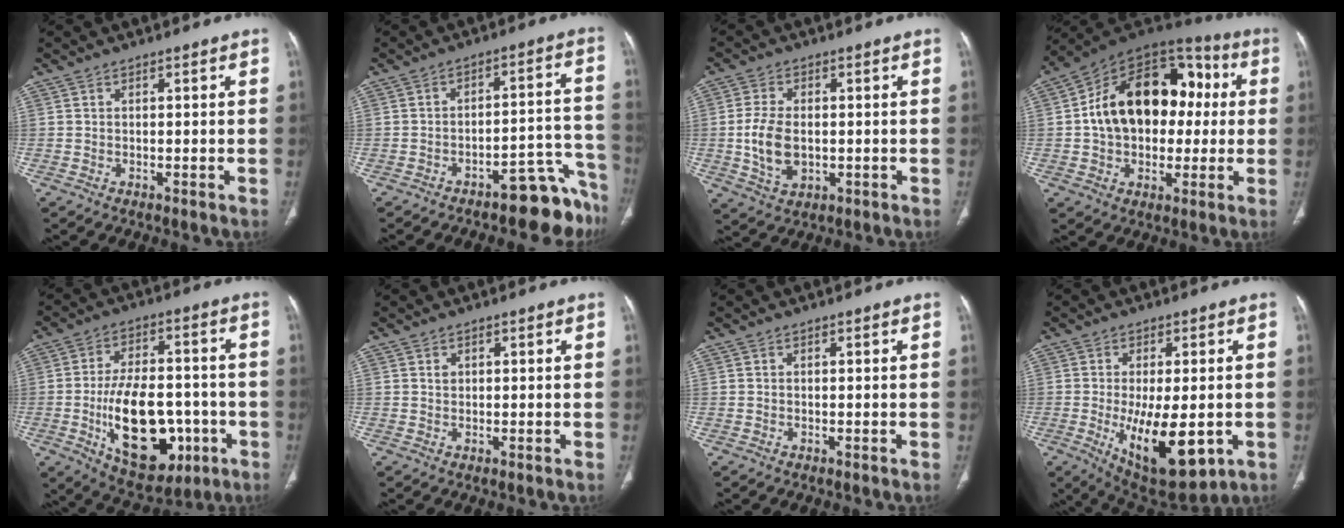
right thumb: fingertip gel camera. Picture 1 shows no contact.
{"total": 11.0, "force": [-8.8, 3.6, 5.5], "torque": [-0.019, 0.106, -0.124]}
{"total": 8.5, "force": [-0.7, 5.4, 6.5], "torque": [-0.125, -0.002, -0.006]}
{"total": 23.1, "force": [1.7, 15.6, 16.9], "torque": [-0.241, 0.040, 0.025]}
{"total": 19.8, "force": [-5.2, 11.2, 15.4], "torque": [-0.218, 0.021, -0.062]}
{"total": 0.8, "force": [0.4, 0.7, 0.4], "torque": [-0.003, -0.001, 0.008]}
{"total": 0.0}
{"total": 15.5, "force": [-3.7, 6.6, 13.5], "torque": [-0.208, -0.018, -0.034]}